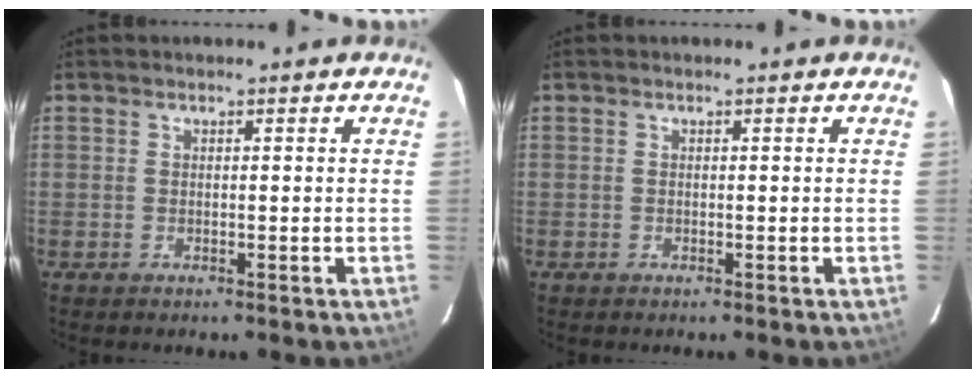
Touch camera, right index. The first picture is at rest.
{"total": 0.0}